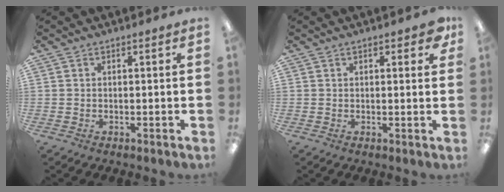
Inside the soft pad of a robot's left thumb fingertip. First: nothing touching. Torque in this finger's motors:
{"motor_torque": [-0.12, -0.25, -0.51, 0.20, 0.04]}